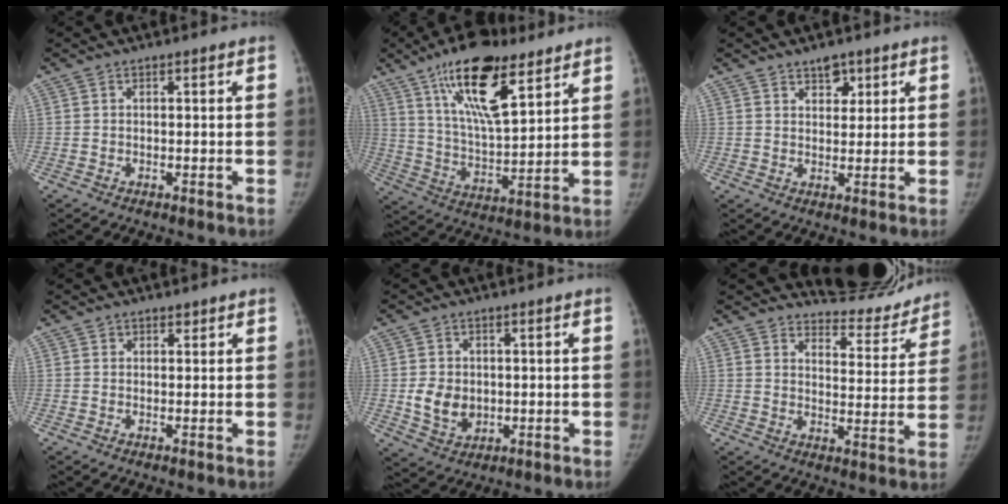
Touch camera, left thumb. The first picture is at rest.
{"total": 18.7, "force": [11.0, 6.7, 13.6], "torque": [-0.212, -0.050, 0.198]}
{"total": 4.1, "force": [2.7, 2.4, 1.9], "torque": [-0.004, -0.016, 0.044]}
{"total": 1.1, "force": [0.8, 0.8, 0.1], "torque": [0.014, -0.004, 0.008]}
{"total": 6.5, "force": [-0.1, 5.2, 3.9], "torque": [-0.047, -0.006, 0.011]}
{"total": 12.6, "force": [12.2, 3.1, 0.8], "torque": [0.029, -0.102, 0.154]}